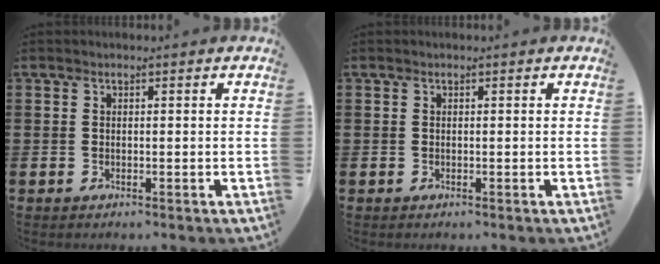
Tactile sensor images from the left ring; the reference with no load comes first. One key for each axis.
{"total": 0.0}